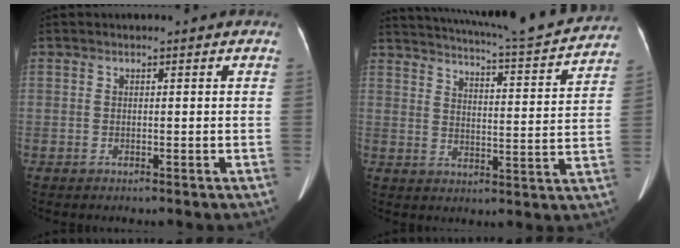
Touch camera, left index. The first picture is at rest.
{"total": 19.6, "force": [18.1, 1.0, 7.4], "torque": [-0.122, -0.023, 0.237]}